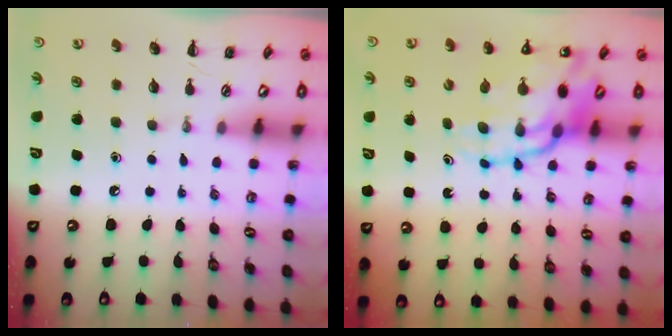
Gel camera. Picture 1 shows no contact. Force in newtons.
{"total": 18.2, "press": 17.5, "slide": 5.0}